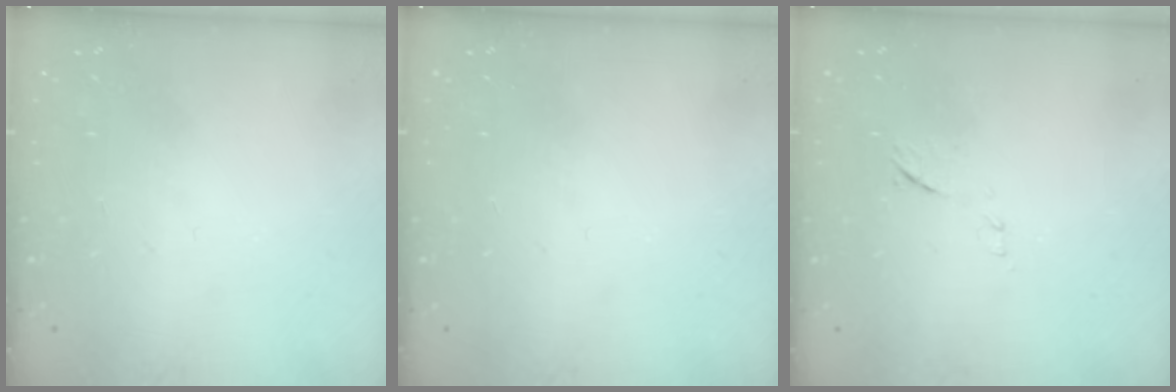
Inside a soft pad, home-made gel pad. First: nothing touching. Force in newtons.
{"total": 0.0}
{"total": 7.1, "press": 7.1, "slide": 0.7}